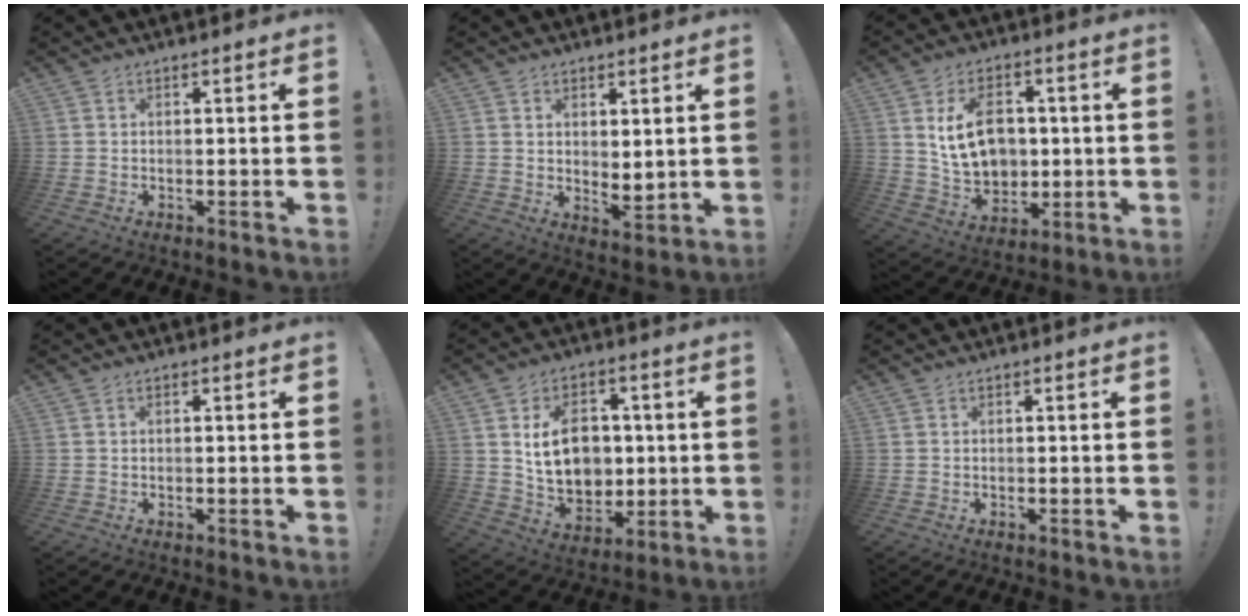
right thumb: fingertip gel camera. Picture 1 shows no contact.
{"total": 3.7, "force": [2.2, 2.2, 2.1], "torque": [-0.015, -0.027, 0.040]}
{"total": 14.4, "force": [2.3, 11.1, 8.9], "torque": [-0.133, -0.005, 0.049]}
{"total": 0.0}
{"total": 15.3, "force": [2.1, 12.1, 9.0], "torque": [-0.145, -0.012, 0.047]}
{"total": 0.0}